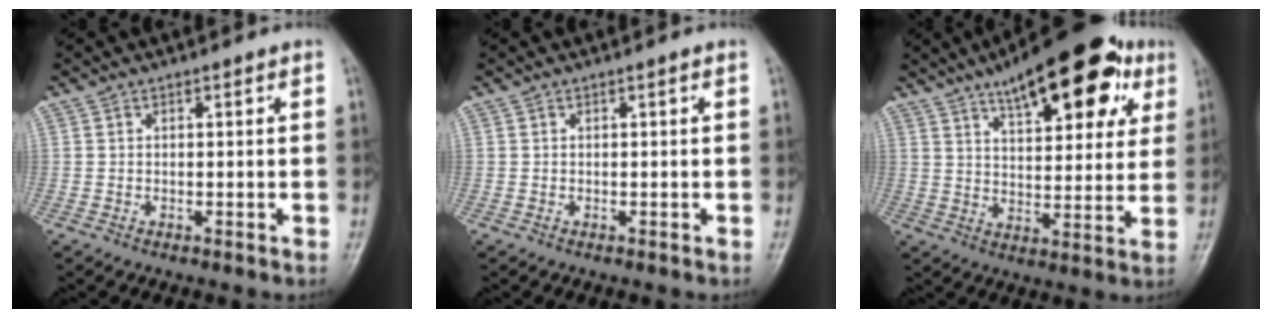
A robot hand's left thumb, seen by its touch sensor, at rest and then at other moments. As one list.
[{"total": 0.0}, {"total": 20.7, "force": [10.9, 8.5, 15.5], "torque": [-0.183, -0.019, 0.157]}]